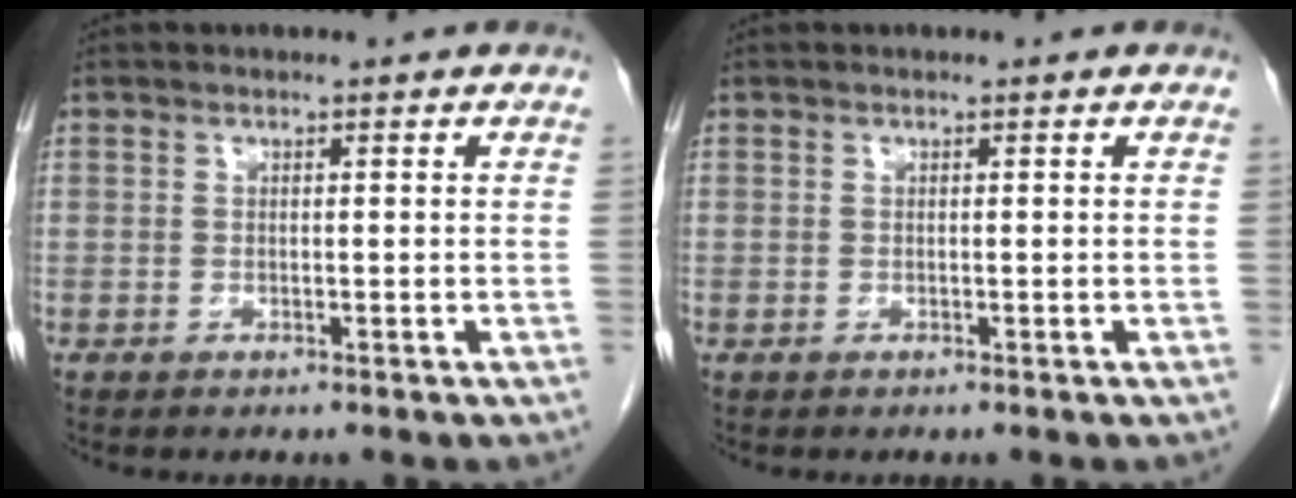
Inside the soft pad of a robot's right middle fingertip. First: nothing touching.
{"total": 0.0}